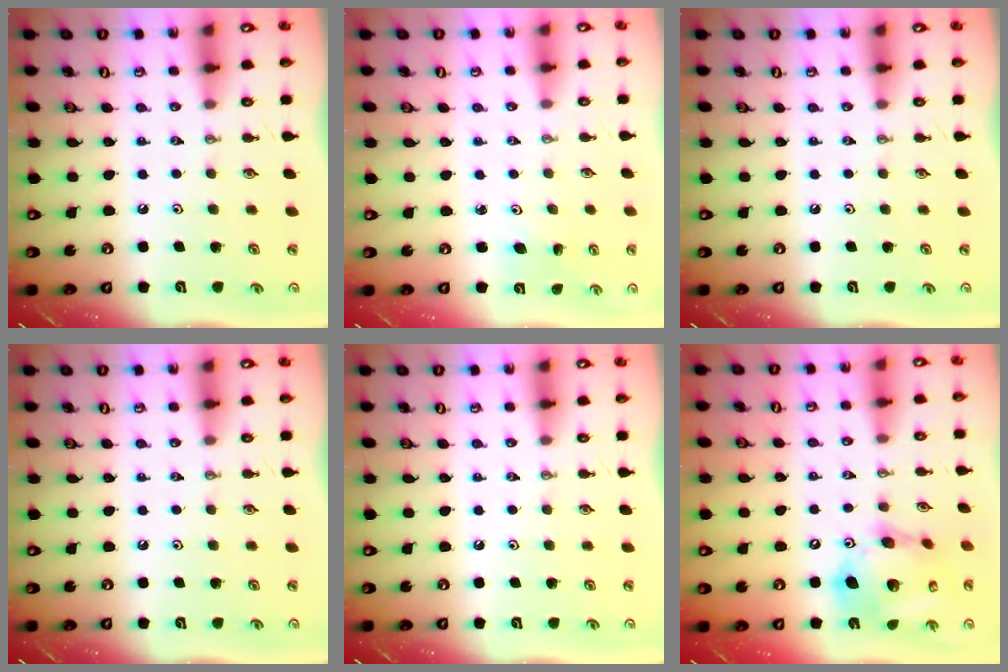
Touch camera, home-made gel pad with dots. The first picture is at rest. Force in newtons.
{"total": 3.6, "press": 3.5, "slide": 0.4}
{"total": 0.0}
{"total": 0.0}
{"total": 0.0}
{"total": 17.9, "press": 17.6, "slide": 3.2}